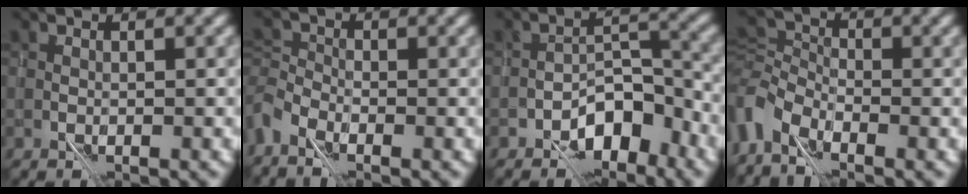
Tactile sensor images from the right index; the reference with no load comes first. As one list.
[{"total": 4.4, "force": [-3.5, 1.8, 1.9], "torque": [-0.038, -0.015, -0.060]}, {"total": 6.0, "force": [-4.1, 2.7, 3.4], "torque": [-0.029, 0.011, -0.072]}, {"total": 4.8, "force": [-3.5, 2.5, 2.2], "torque": [-0.047, -0.001, -0.083]}]